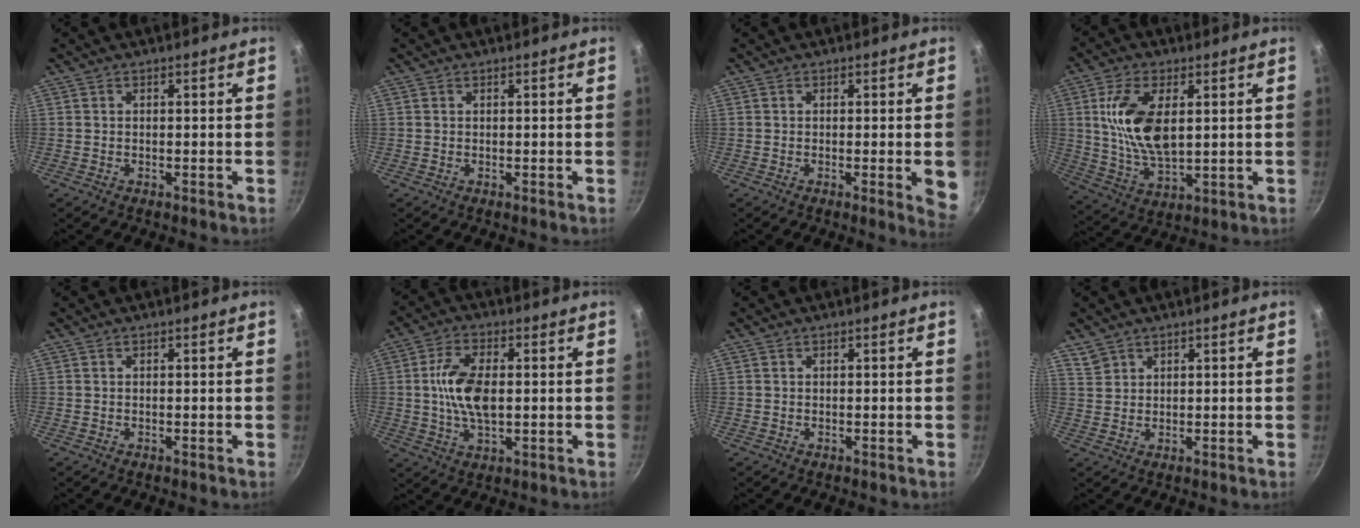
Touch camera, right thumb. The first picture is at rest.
{"total": 0.0}
{"total": 5.2, "force": [-0.8, 1.0, 5.0], "torque": [-0.047, -0.002, -0.009]}
{"total": 13.3, "force": [2.8, 6.7, 11.1], "torque": [-0.205, -0.012, 0.060]}
{"total": 0.0}
{"total": 9.8, "force": [0.5, 5.1, 8.4], "torque": [-0.158, 0.007, 0.008]}
{"total": 0.0}
{"total": 2.6, "force": [2.0, 1.7, 0.4], "torque": [0.001, 0.005, 0.044]}